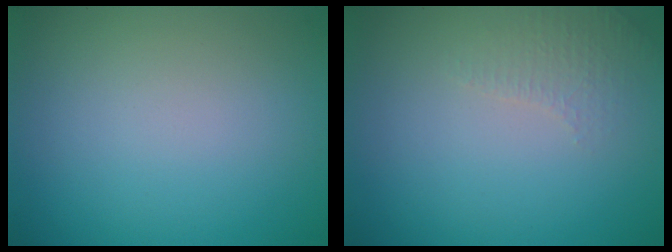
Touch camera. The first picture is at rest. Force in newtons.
{"total": 1.6, "press": 1.6, "slide": 0.4}